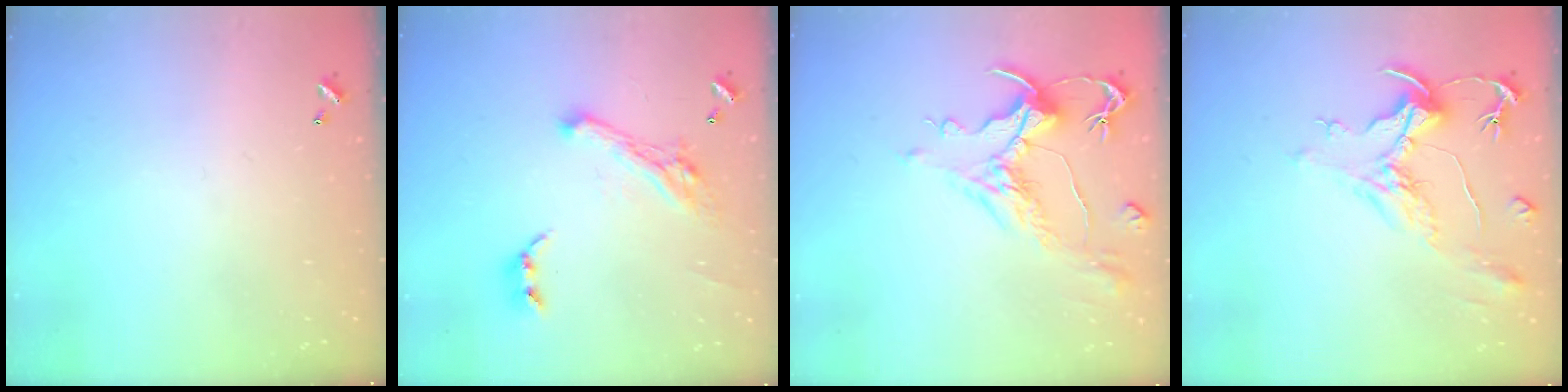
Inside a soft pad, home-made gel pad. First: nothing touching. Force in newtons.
{"total": 7.4, "press": 7.2, "slide": 1.3}
{"total": 1.5, "press": 0.5, "slide": 1.4}
{"total": 2.3, "press": 1.8, "slide": 1.3}